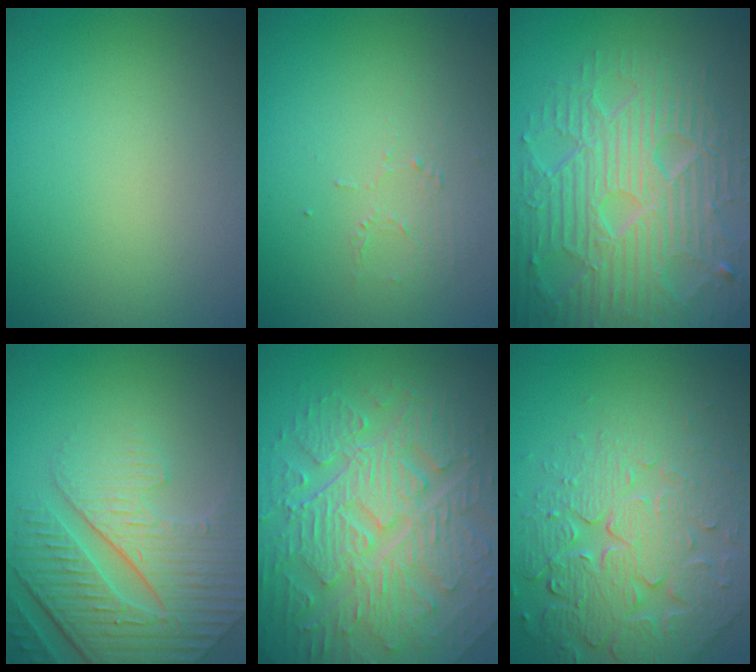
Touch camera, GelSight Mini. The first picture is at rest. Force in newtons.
{"total": 1.0, "press": 0.5, "slide": 0.9}
{"total": 10.1, "press": 6.6, "slide": 7.7}
{"total": 6.9, "press": 5.6, "slide": 4.0}
{"total": 10.2, "press": 6.9, "slide": 7.5}
{"total": 7.8, "press": 5.7, "slide": 5.4}